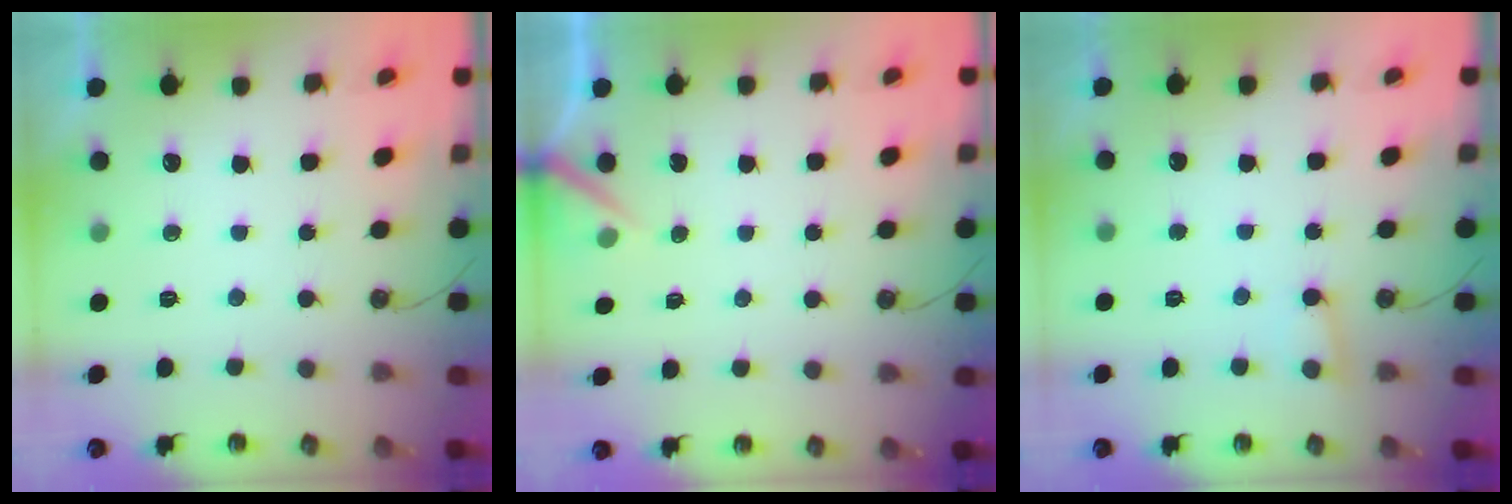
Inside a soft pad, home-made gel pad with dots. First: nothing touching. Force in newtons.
{"total": 5.1, "press": 5.1, "slide": 0.3}
{"total": 3.9, "press": 3.8, "slide": 0.4}